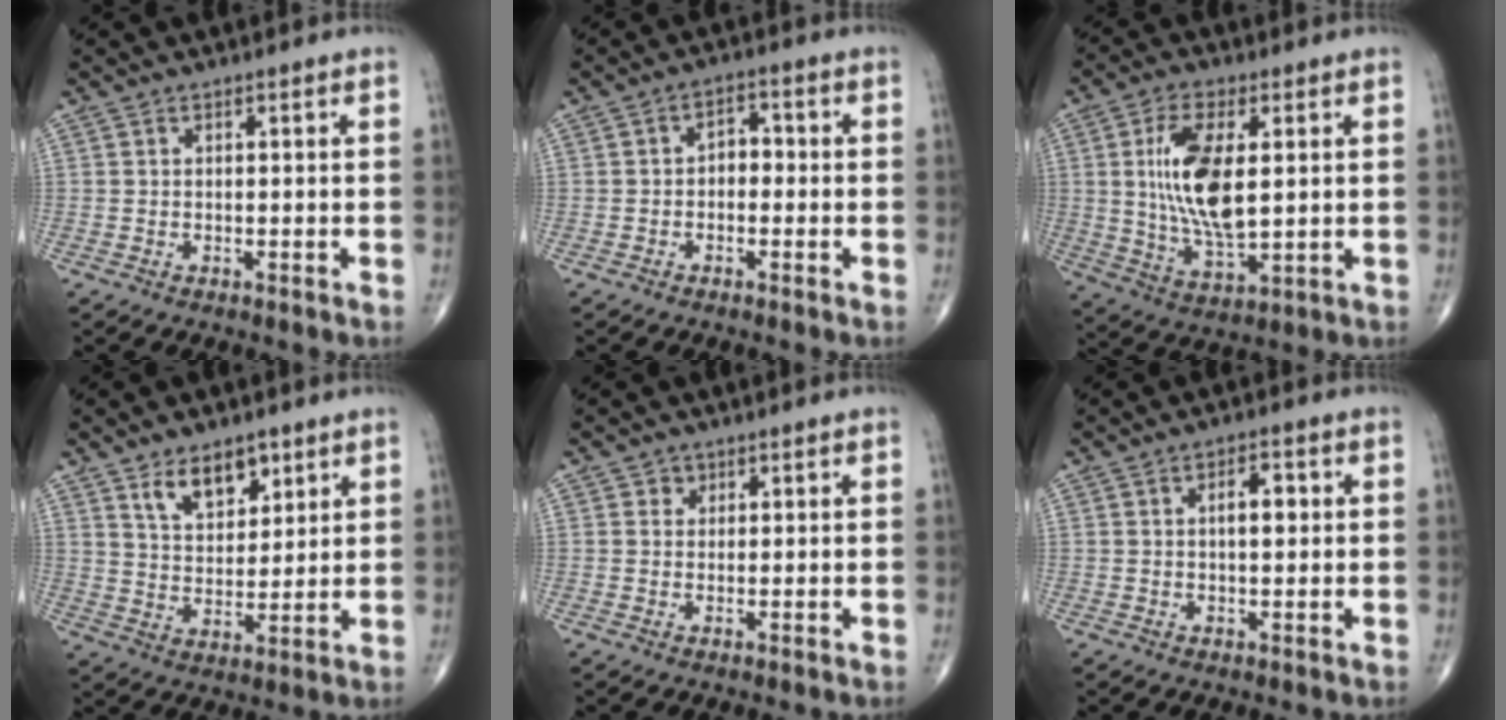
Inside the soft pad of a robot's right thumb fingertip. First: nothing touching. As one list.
[{"total": 3.5, "force": [-0.5, 2.5, 2.5], "torque": [-0.023, 0.016, -0.017]}, {"total": 14.5, "force": [2.2, 6.5, 12.8], "torque": [-0.243, -0.019, 0.047]}, {"total": 9.2, "force": [5.5, 5.1, 5.4], "torque": [-0.062, -0.036, 0.100]}, {"total": 1.6, "force": [0.7, 1.4, 0.3], "torque": [0.009, -0.001, 0.007]}, {"total": 4.3, "force": [0.8, 2.0, 3.7], "torque": [-0.050, 0.004, 0.010]}]